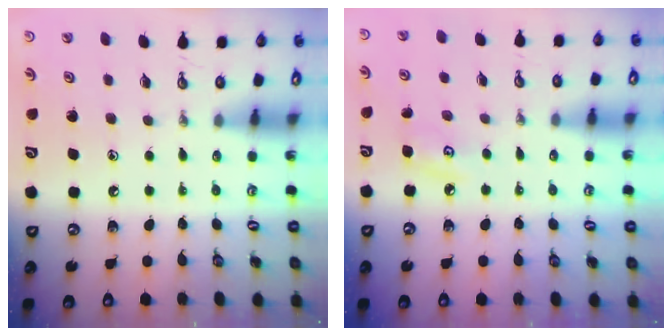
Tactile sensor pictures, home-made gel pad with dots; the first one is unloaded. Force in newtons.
{"total": 5.2, "press": 5.1, "slide": 0.5}